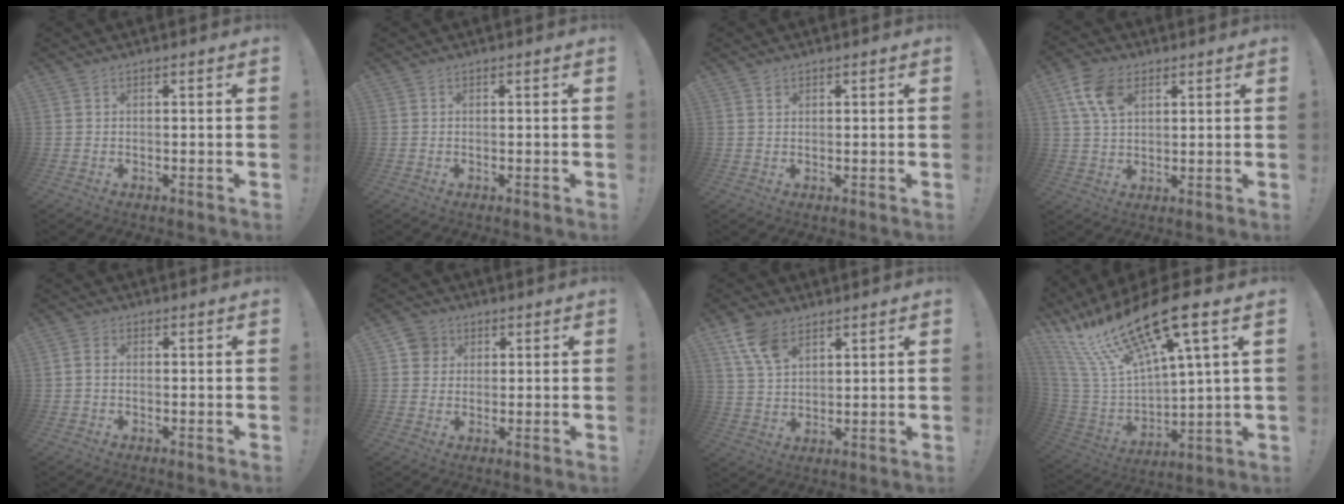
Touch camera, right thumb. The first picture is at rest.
{"total": 0.0}
{"total": 1.0, "force": [0.7, 0.6, 0.3], "torque": [0.011, -0.006, 0.010]}
{"total": 10.4, "force": [4.7, 6.5, 6.6], "torque": [-0.118, -0.008, 0.090]}
{"total": 1.6, "force": [-0.4, 1.2, 0.9], "torque": [-0.020, 0.007, -0.007]}
{"total": 5.3, "force": [1.9, 4.8, 1.3], "torque": [-0.020, 0.000, 0.037]}
{"total": 9.4, "force": [5.6, 5.3, 5.2], "torque": [-0.098, -0.016, 0.111]}
{"total": 23.3, "force": [15.9, 7.2, 15.5], "torque": [-0.291, -0.107, 0.283]}